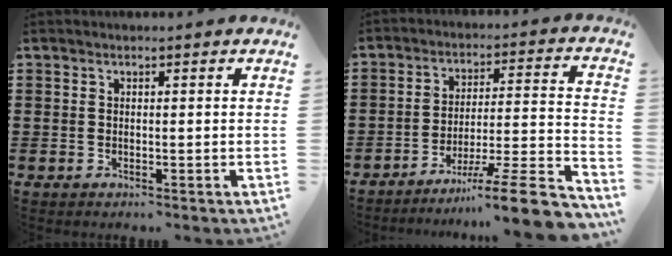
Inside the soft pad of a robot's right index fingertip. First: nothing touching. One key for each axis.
{"total": 10.5, "fx": -8.1, "fy": 0.8, "fz": 6.7, "tx": -0.094, "ty": 0.015, "tz": -0.151}